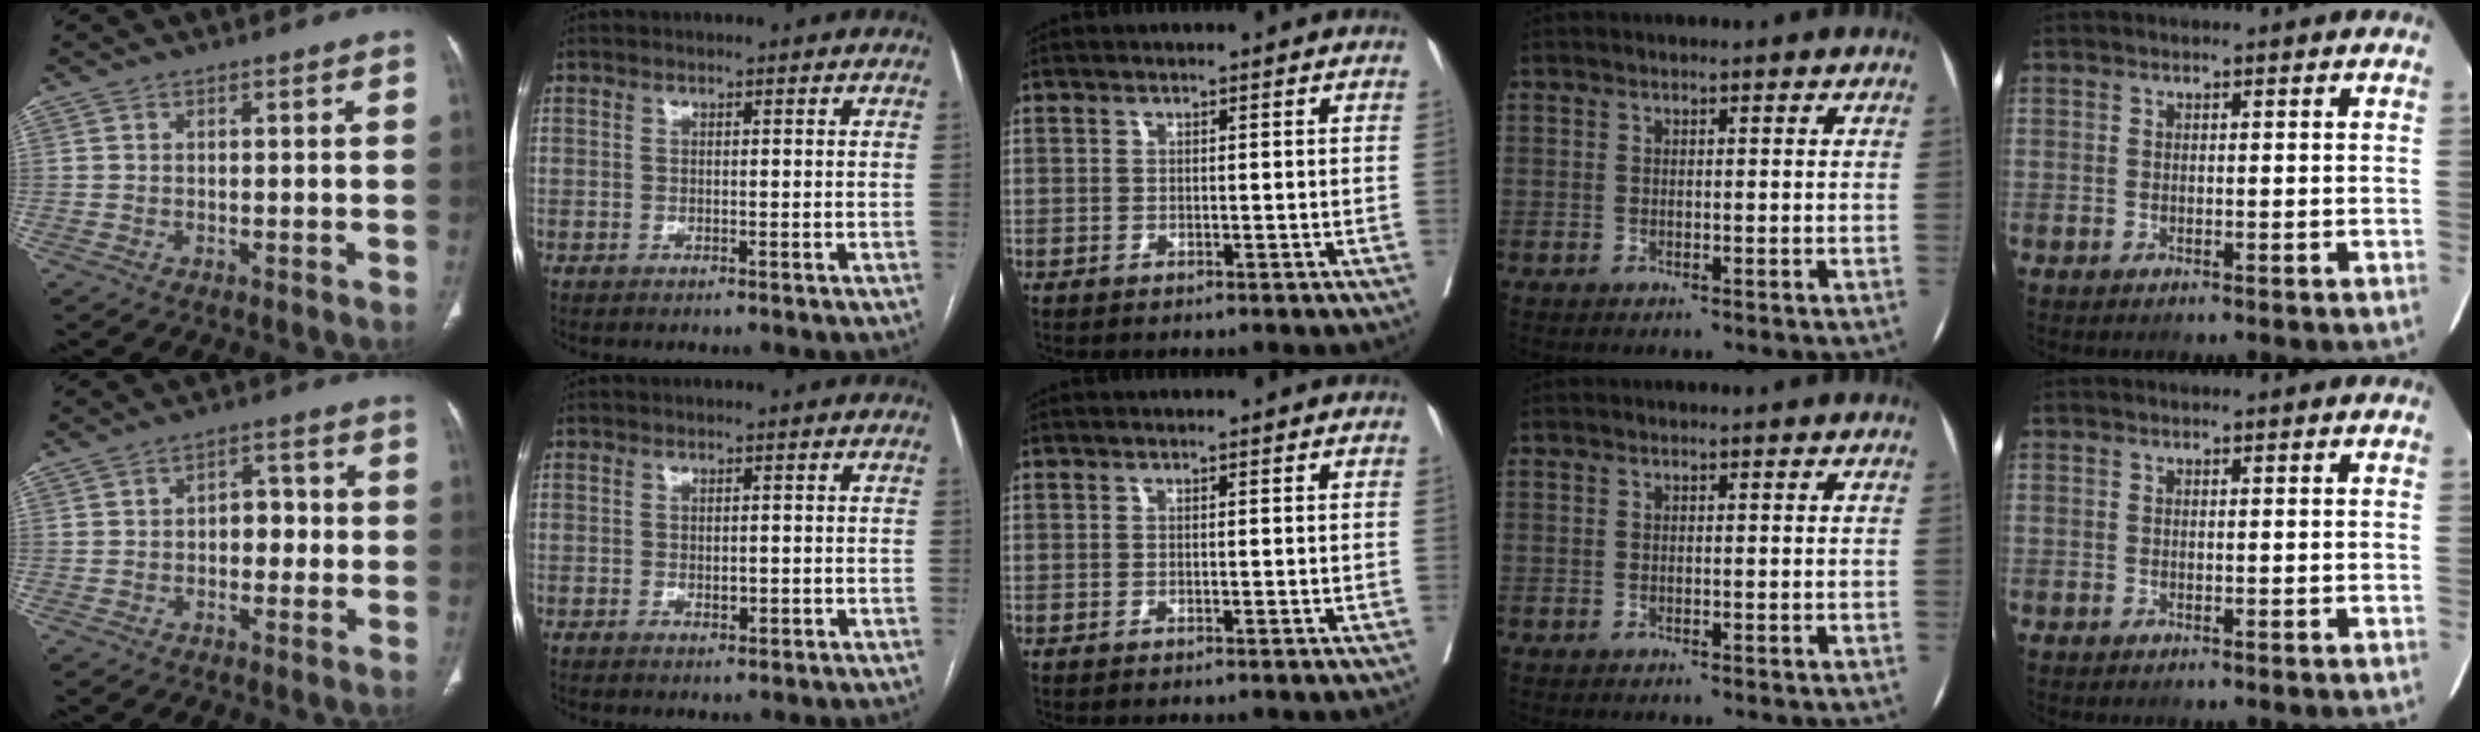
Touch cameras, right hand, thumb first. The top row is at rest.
{"thumb": {"total": 4.9, "force": [-0.5, 3.4, 3.4], "torque": [-0.022, 0.019, -0.015]}, "index": {"total": 1.6, "force": [-0.2, 0.9, 1.3], "torque": [-0.021, -0.001, 0.001]}}